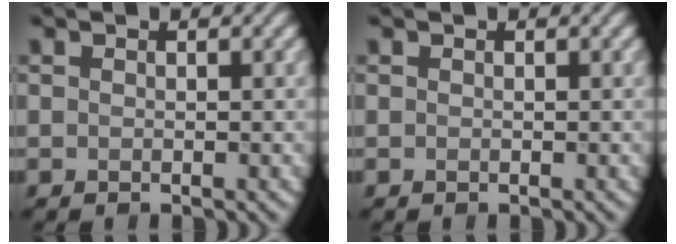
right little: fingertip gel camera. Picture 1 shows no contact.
{"total": 0.0}